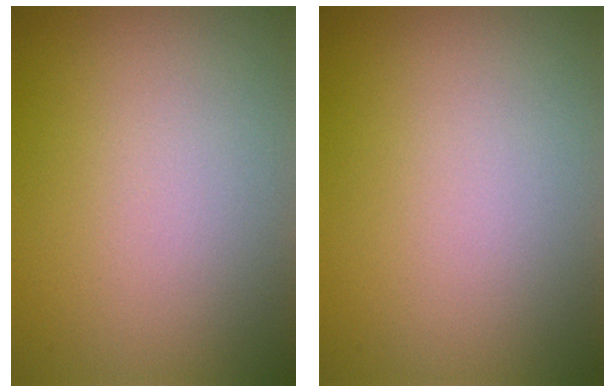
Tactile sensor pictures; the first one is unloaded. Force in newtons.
{"total": 0.0}